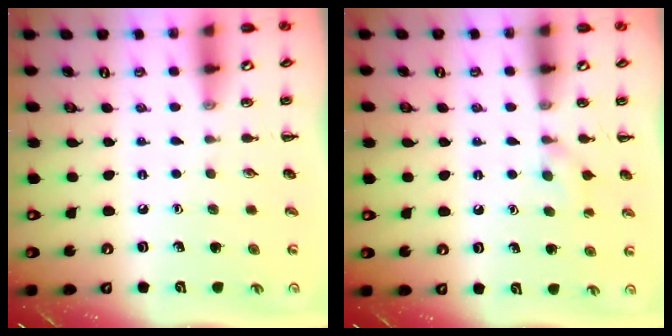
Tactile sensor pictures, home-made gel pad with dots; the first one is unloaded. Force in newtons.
{"total": 6.6, "press": 6.4, "slide": 1.7}